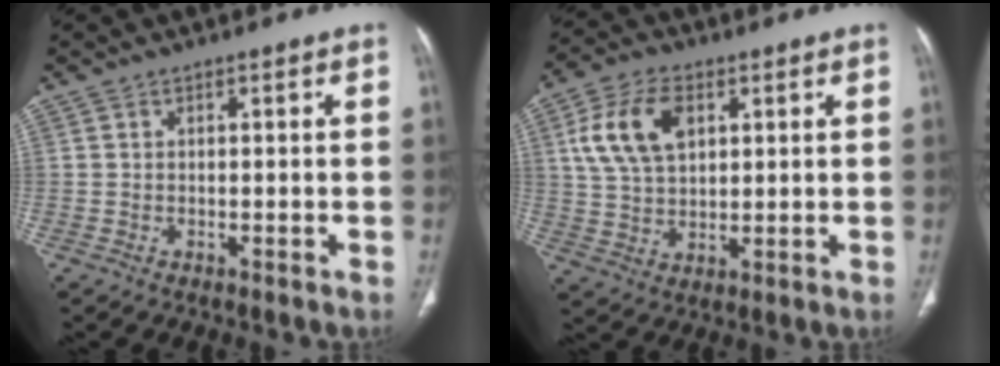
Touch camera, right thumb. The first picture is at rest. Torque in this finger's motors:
{"motor_torque": [-0.81, 0.94, 0.25, -0.20, 0.14]}